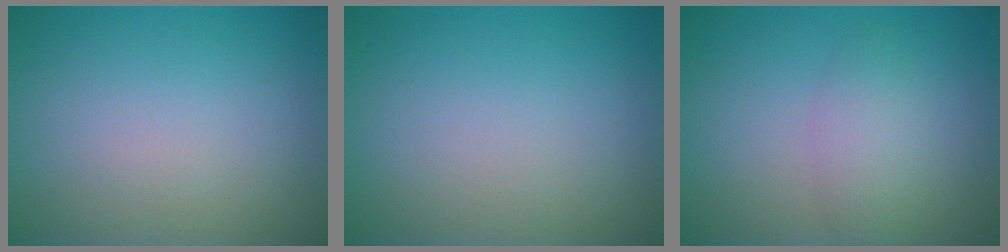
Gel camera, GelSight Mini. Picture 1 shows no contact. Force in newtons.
{"total": 0.0}
{"total": 2.4, "press": 2.4, "slide": 0.0}